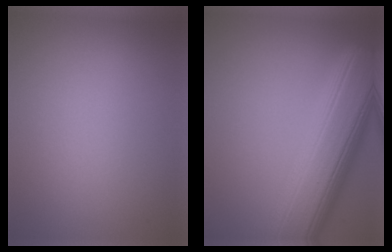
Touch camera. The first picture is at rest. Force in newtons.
{"total": 11.6, "press": 11.6, "slide": 0.4}